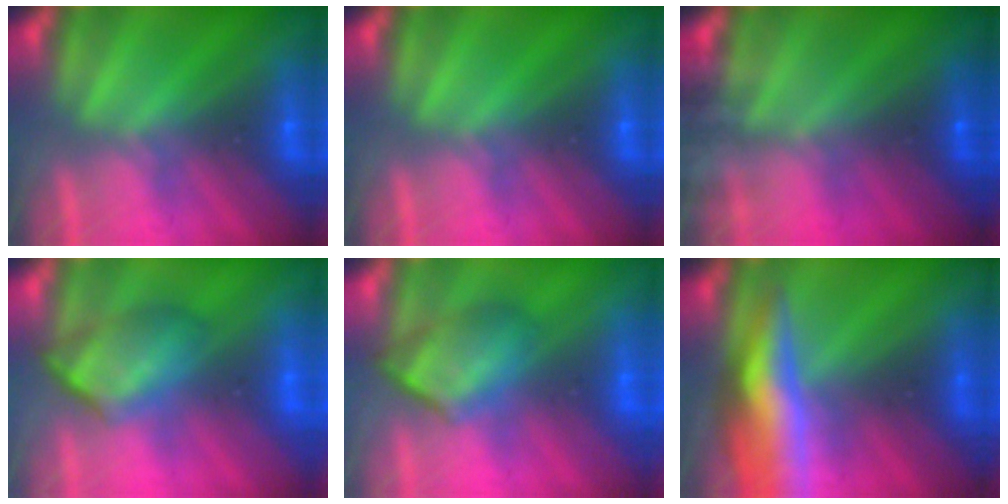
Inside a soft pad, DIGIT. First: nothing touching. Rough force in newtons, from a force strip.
{"total": 0.0}
{"total": 7.4}
{"total": 4.4}
{"total": 4.8}
{"total": 7.3}